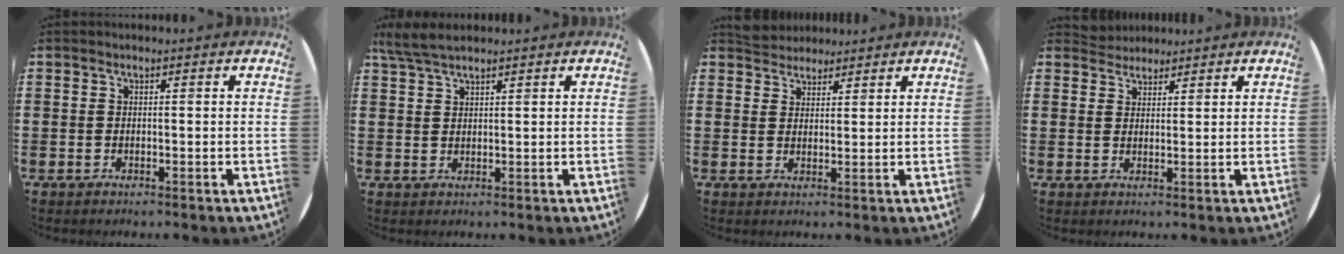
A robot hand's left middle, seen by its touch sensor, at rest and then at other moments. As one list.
[{"total": 3.8, "force": [3.3, 0.6, 1.8], "torque": [-0.043, 0.001, 0.061]}, {"total": 3.3, "force": [3.2, 0.9, -0.2], "torque": [-0.004, -0.002, 0.062]}, {"total": 2.6, "force": [2.5, 0.8, -0.3], "torque": [0.000, 0.001, 0.049]}]